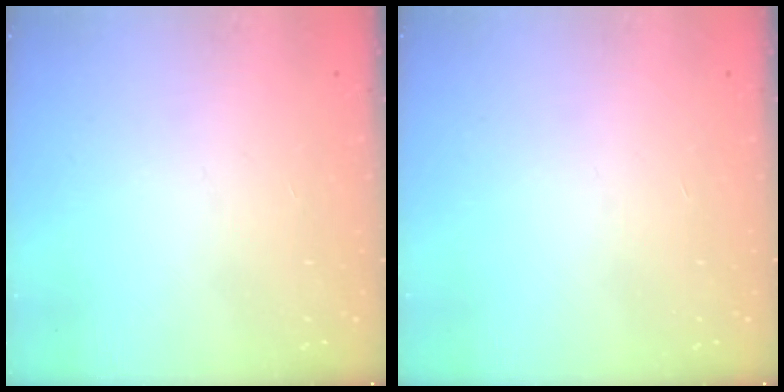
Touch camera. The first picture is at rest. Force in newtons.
{"total": 0.0}